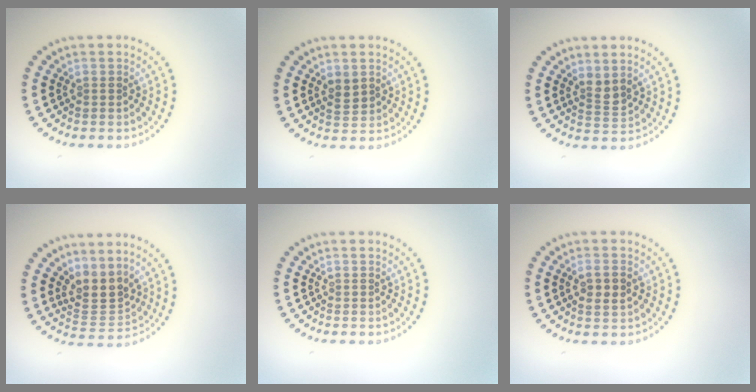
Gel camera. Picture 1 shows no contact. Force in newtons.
{"total": 1.7, "press": 1.6, "slide": 0.5}
{"total": 1.7, "press": 1.4, "slide": 1.1}
{"total": 3.2, "press": 2.3, "slide": 2.2}
{"total": 0.0}
{"total": 2.1, "press": 2.0, "slide": 0.4}